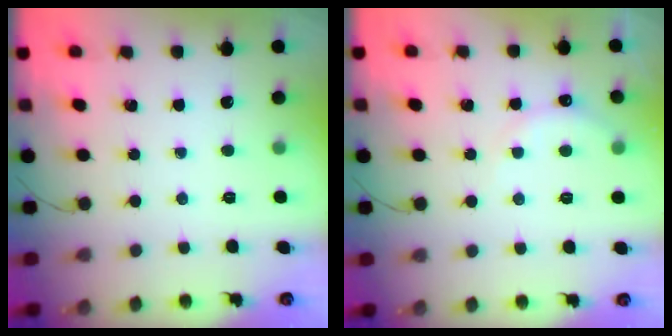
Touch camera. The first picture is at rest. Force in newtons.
{"total": 7.6, "press": 7.5, "slide": 1.3}